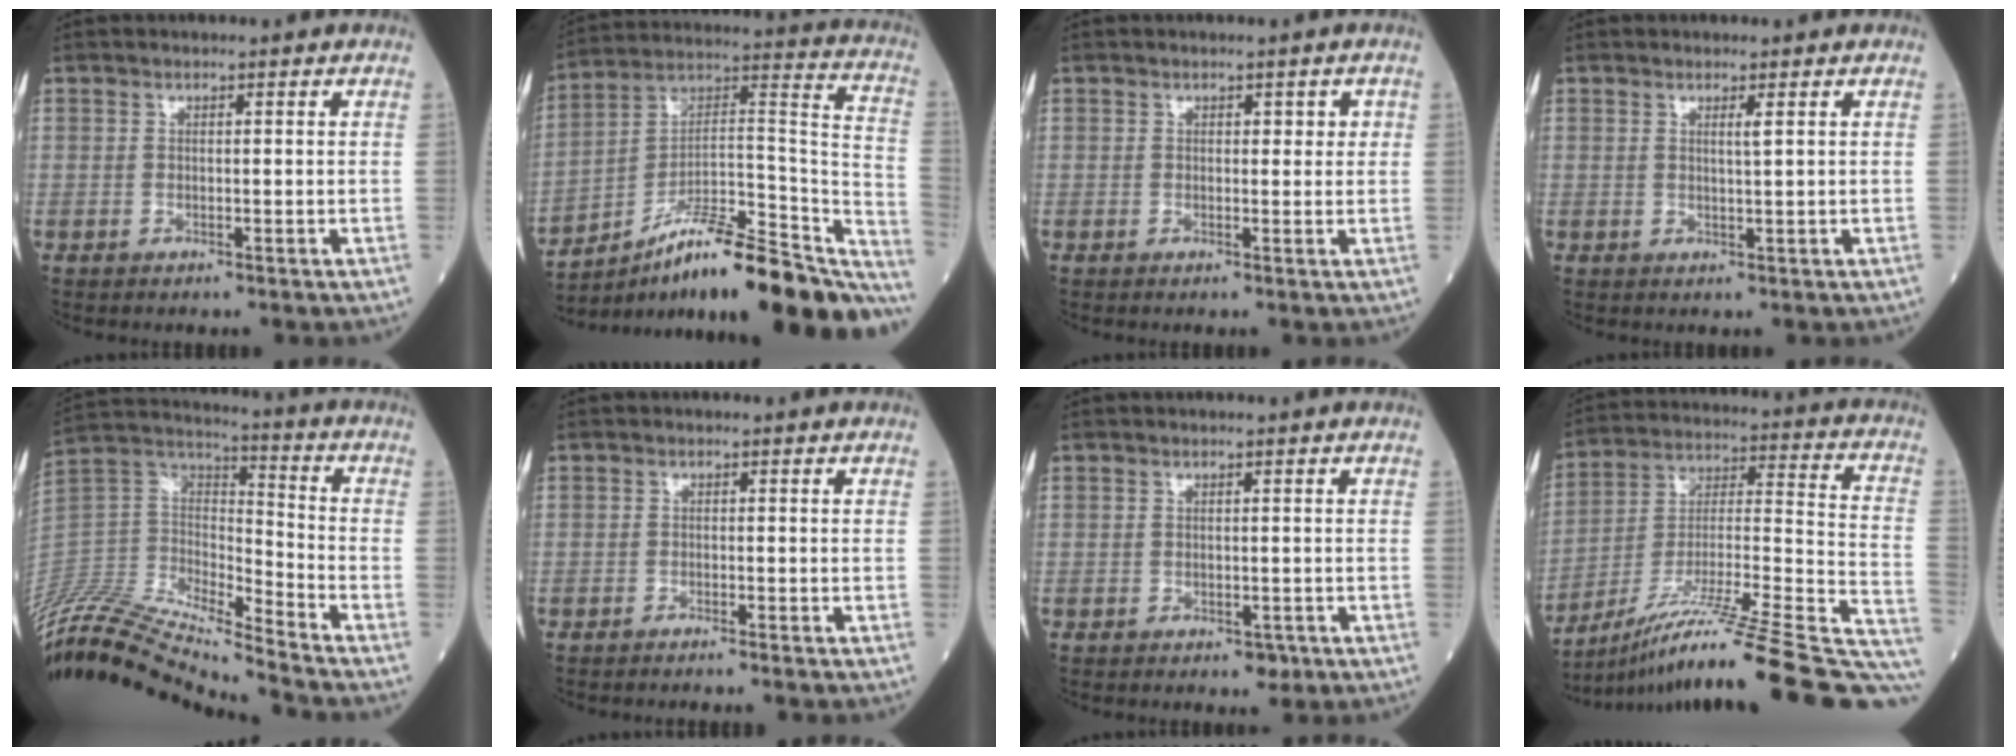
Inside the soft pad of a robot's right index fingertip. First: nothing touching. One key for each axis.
{"total": 28.4, "fx": -21.6, "fy": 4.8, "fz": 17.7, "tx": -0.184, "ty": 0.028, "tz": -0.327}
{"total": 1.8, "fx": 0.6, "fy": 1.1, "fz": 1.3, "tx": -0.011, "ty": 0.006, "tz": 0.007}
{"total": 1.2, "fx": 0.5, "fy": -0.3, "fz": 1.1, "tx": -0.022, "ty": -0.004, "tz": 0.009}
{"total": 20.6, "fx": -19.7, "fy": 0.5, "fz": 6.3, "tx": -0.129, "ty": 0.024, "tz": -0.358}
{"total": 2.0, "fx": -1.7, "fy": -0.3, "fz": 0.9, "tx": -0.012, "ty": 0.002, "tz": -0.022}
{"total": 1.2, "fx": -0.5, "fy": 0.8, "fz": 0.7, "tx": -0.008, "ty": 0.000, "tz": -0.002}
{"total": 28.4, "fx": -22.4, "fy": 0.7, "fz": 17.4, "tx": -0.199, "ty": -0.008, "tz": -0.351}